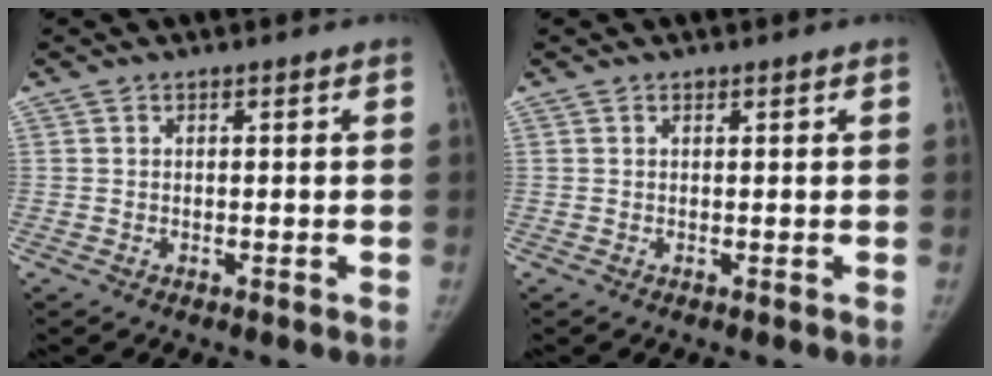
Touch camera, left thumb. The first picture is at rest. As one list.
[{"total": 0.5, "force": [0.4, 0.3, 0.1], "torque": [-0.002, -0.003, 0.005]}]